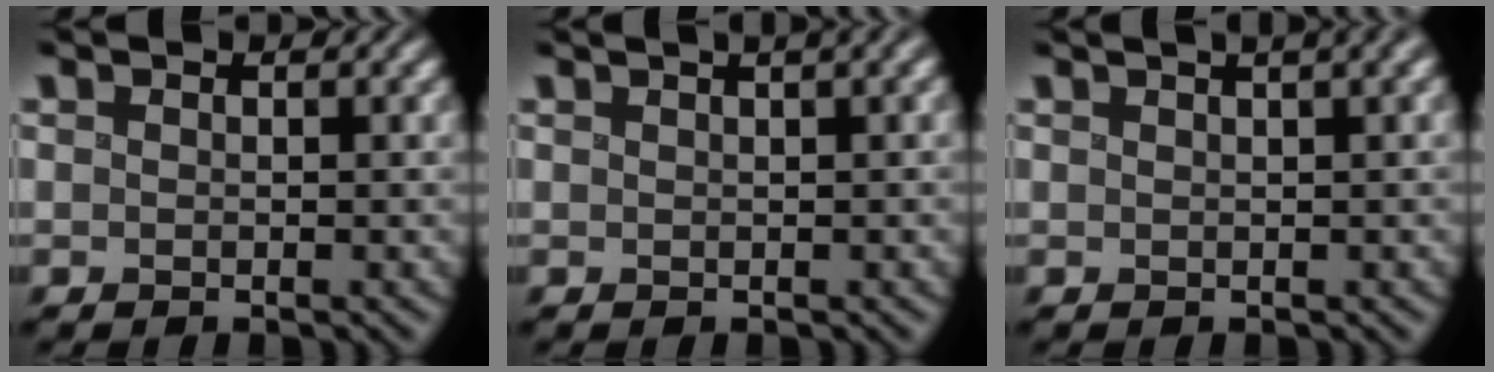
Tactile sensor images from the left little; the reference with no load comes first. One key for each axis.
{"total": 2.3, "fx": 1.4, "fy": 0.1, "fz": 1.9, "tx": -0.031, "ty": 0.017, "tz": 0.025}
{"total": 3.2, "fx": 1.9, "fy": 0.4, "fz": 2.5, "tx": -0.036, "ty": 0.019, "tz": 0.031}